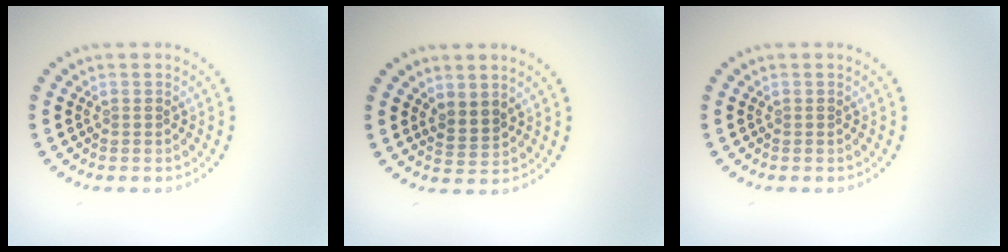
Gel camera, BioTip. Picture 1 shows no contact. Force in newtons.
{"total": 1.9, "press": 1.5, "slide": 1.1}
{"total": 0.0}